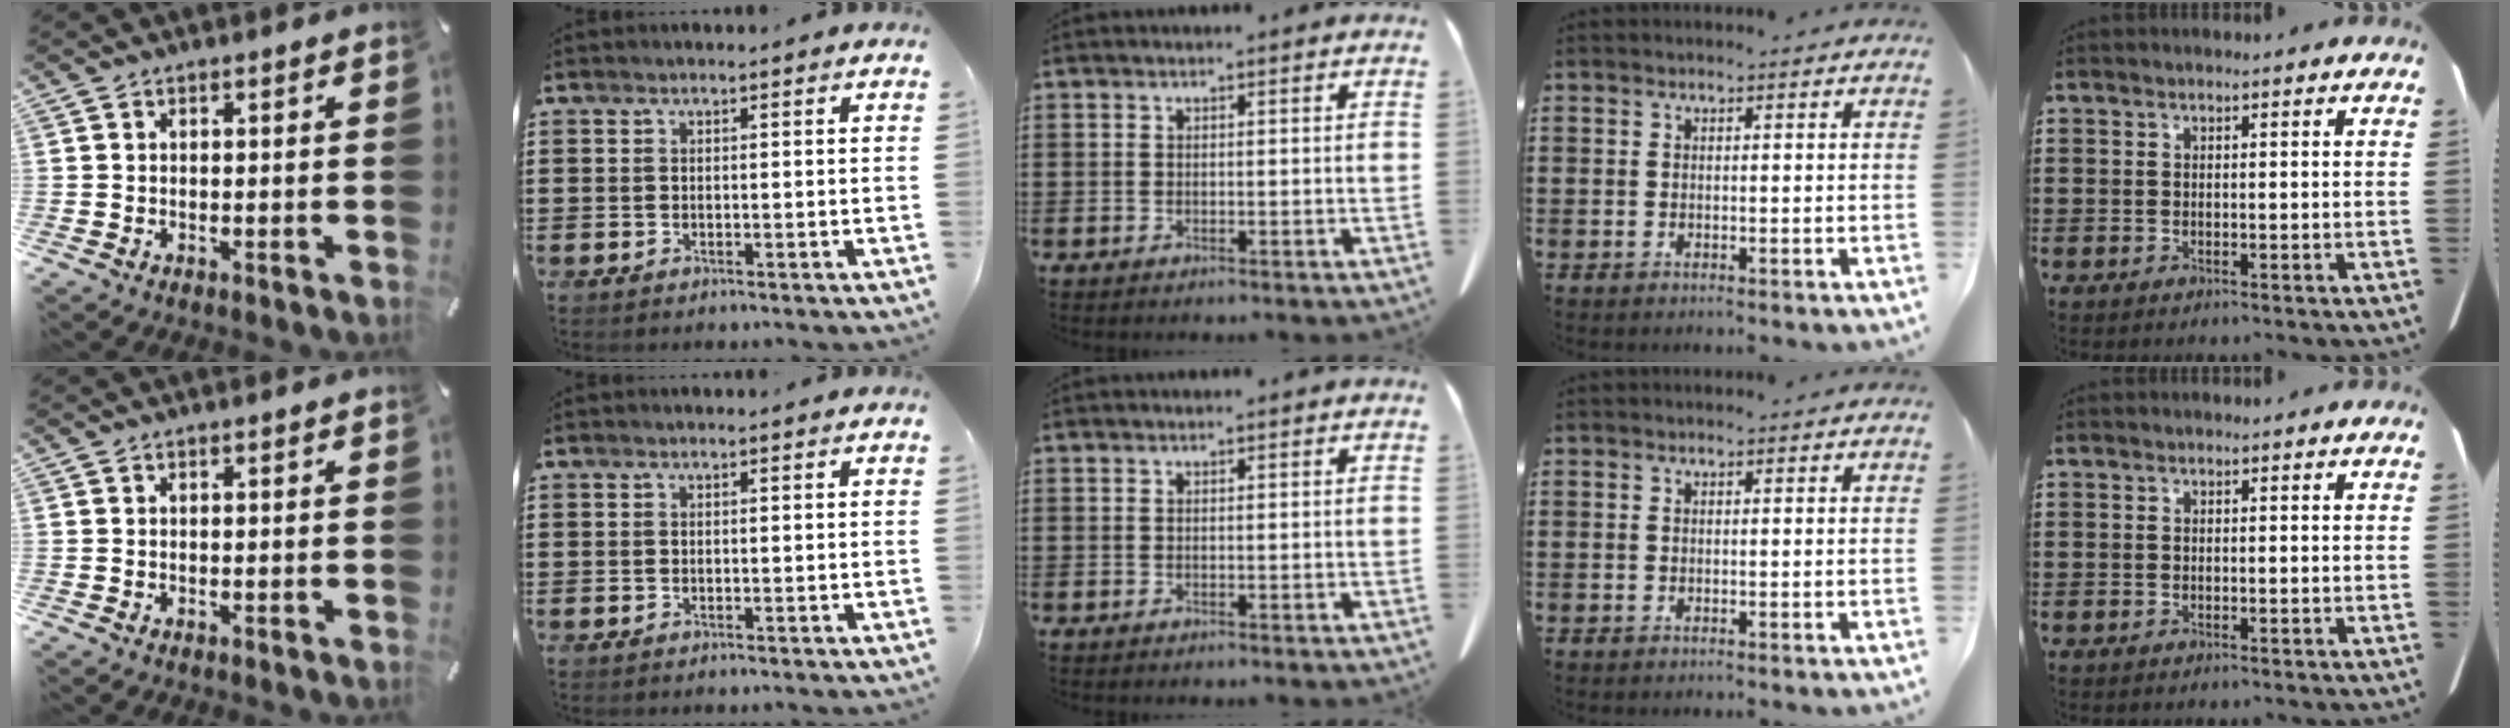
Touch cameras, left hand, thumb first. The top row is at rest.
{}